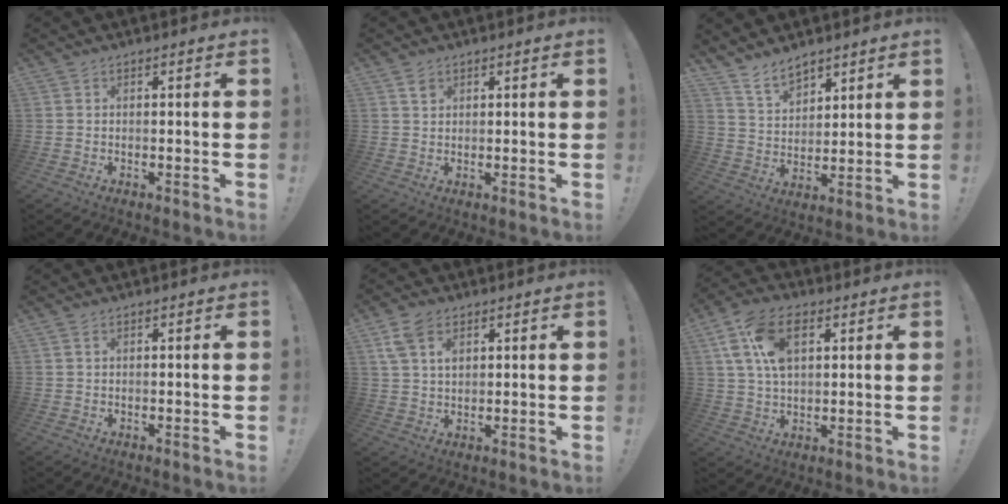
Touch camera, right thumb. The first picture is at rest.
{"total": 2.0, "force": [1.3, 1.4, 0.8], "torque": [0.000, -0.007, 0.021]}
{"total": 9.0, "force": [7.3, 4.5, 2.6], "torque": [-0.055, -0.047, 0.144]}
{"total": 0.9, "force": [0.5, 0.4, 0.6], "torque": [-0.020, 0.004, 0.010]}
{"total": 7.2, "force": [3.6, 4.7, 4.1], "torque": [-0.076, -0.005, 0.071]}
{"total": 15.0, "force": [5.3, 8.9, 10.8], "torque": [-0.208, -0.004, 0.100]}